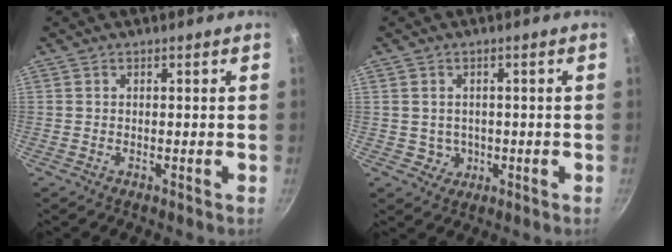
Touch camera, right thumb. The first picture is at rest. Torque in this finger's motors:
{"motor_torque": [-0.69, -0.03, -0.44, -0.02, 0.05]}